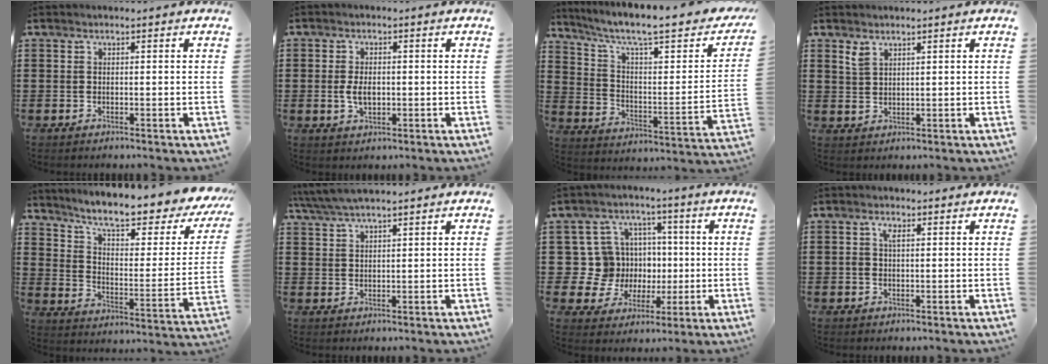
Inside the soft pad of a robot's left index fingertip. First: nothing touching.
{"total": 3.6, "force": [-0.2, 2.0, 3.0], "torque": [-0.065, 0.003, -0.005]}
{"total": 7.9, "force": [5.6, 1.3, 5.5], "torque": [-0.120, -0.040, 0.086]}
{"total": 2.3, "force": [1.7, 0.9, 1.2], "torque": [-0.028, 0.001, 0.033]}
{"total": 8.9, "force": [7.2, 0.7, 5.3], "torque": [-0.113, -0.056, 0.114]}
{"total": 3.5, "force": [3.1, 0.2, 1.7], "torque": [-0.041, -0.002, 0.057]}
{"total": 11.0, "force": [0.7, 10.6, 3.0], "torque": [-0.120, 0.010, 0.025]}
{"total": 2.1, "force": [0.5, 1.0, 1.8], "torque": [-0.046, 0.006, 0.004]}